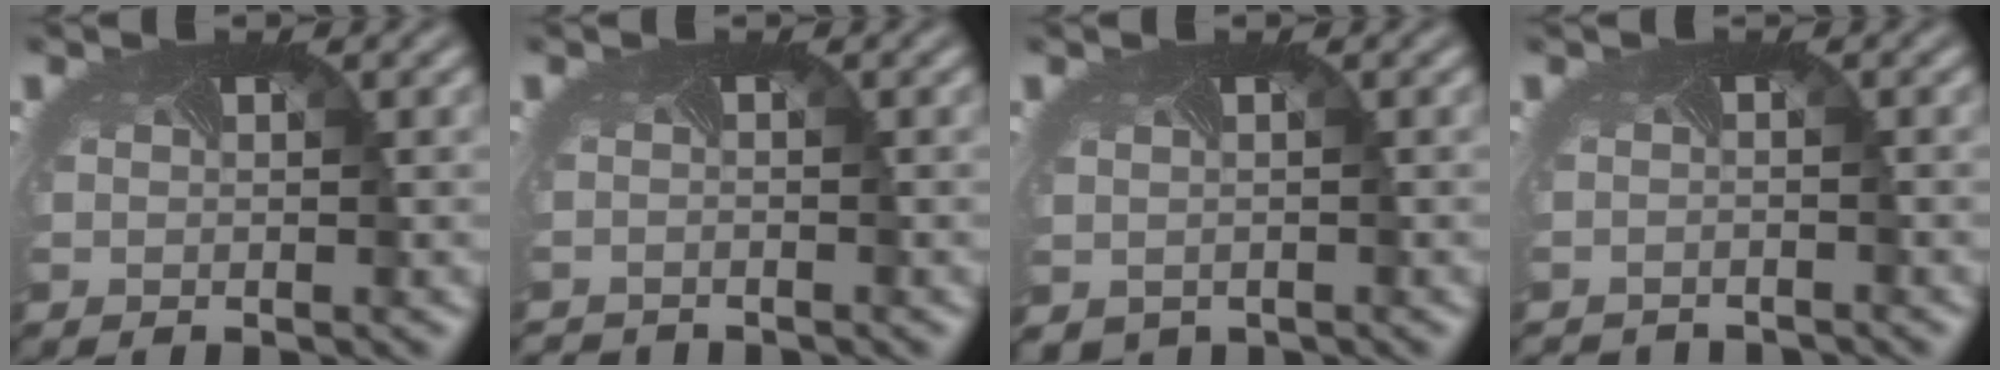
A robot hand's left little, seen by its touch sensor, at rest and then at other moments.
{"total": 2.0, "force": [-1.9, -0.1, -0.3], "torque": [-0.001, -0.016, -0.035]}
{"total": 1.6, "force": [-0.6, 1.3, 0.6], "torque": [-0.011, -0.007, -0.001]}
{"total": 3.0, "force": [-3.0, 0.1, 0.4], "torque": [-0.008, -0.021, -0.044]}